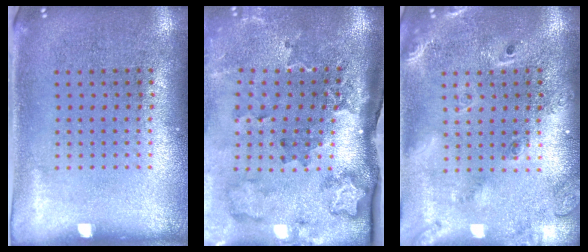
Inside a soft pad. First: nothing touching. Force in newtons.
{"total": 2.5, "press": 2.0, "slide": 1.6}
{"total": 2.3, "press": 1.8, "slide": 1.3}